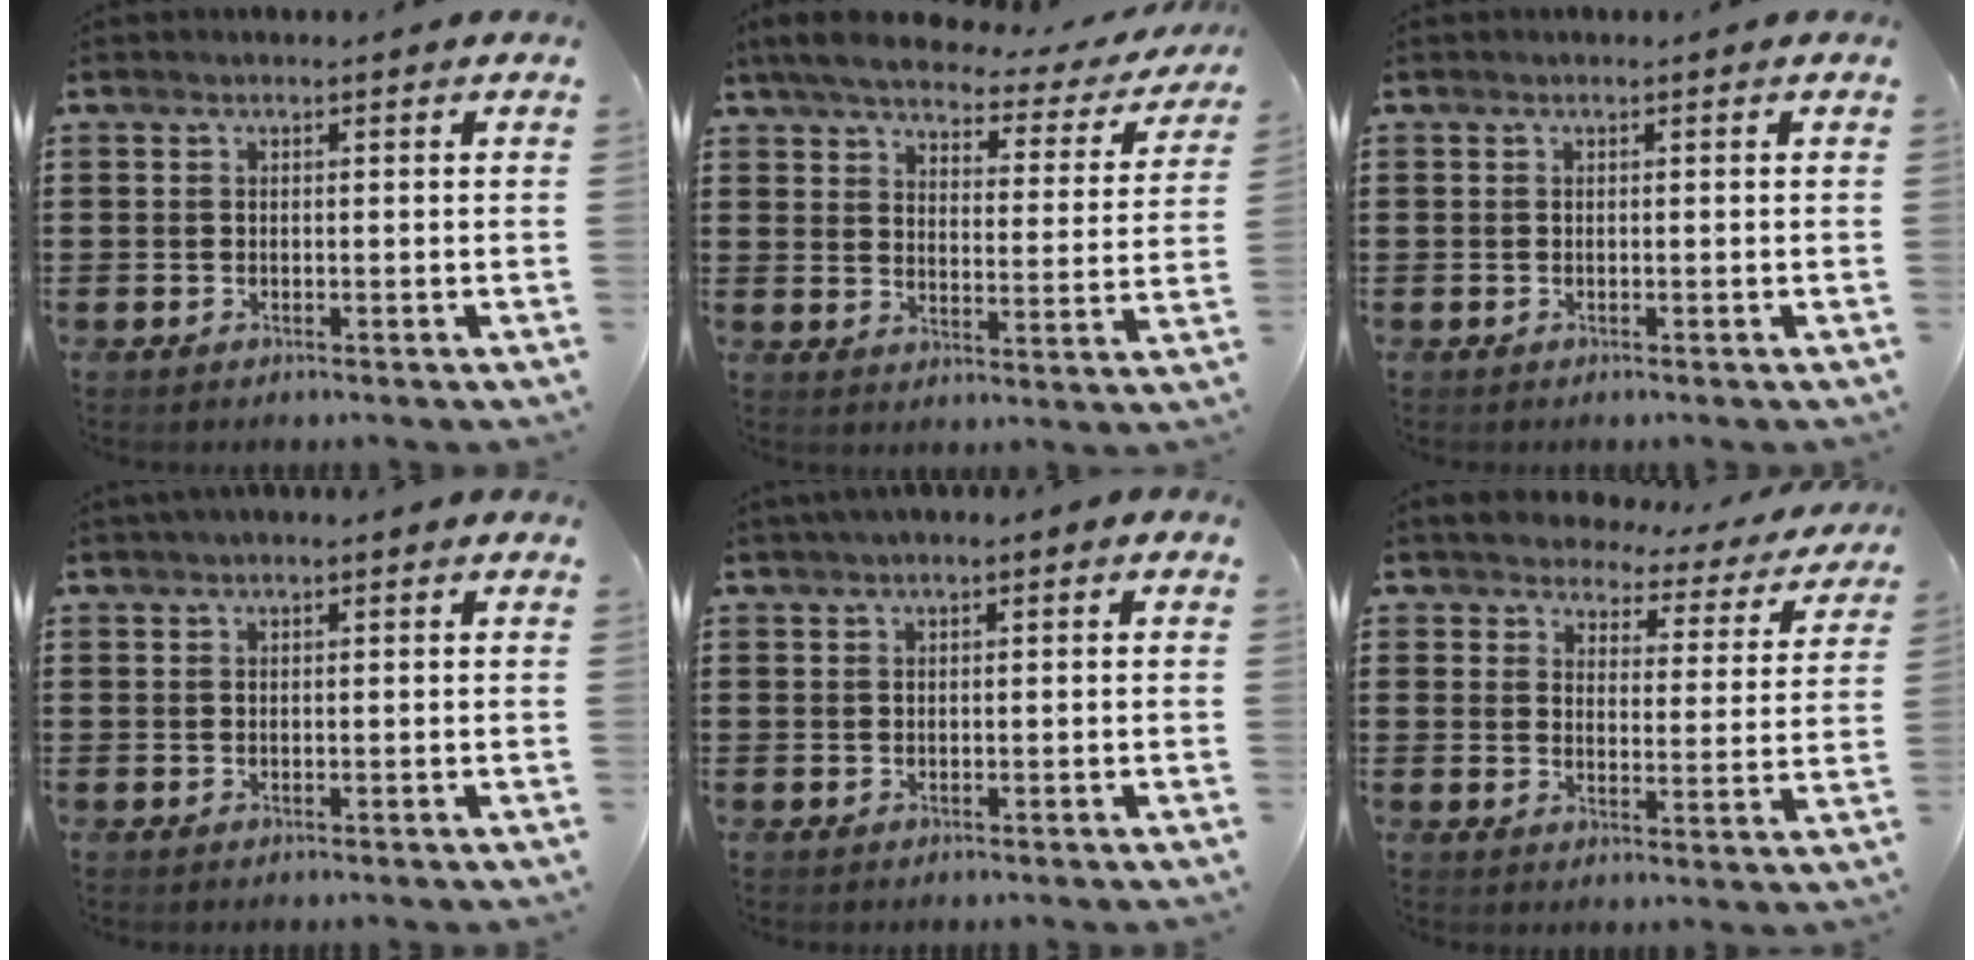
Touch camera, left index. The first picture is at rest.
{"total": 5.4, "force": [4.8, 0.8, 2.4], "torque": [-0.072, -0.026, 0.079]}
{"total": 0.0}
{"total": 0.9, "force": [0.3, 0.2, 0.8], "torque": [-0.014, 0.003, 0.005]}
{"total": 1.1, "force": [0.2, 0.4, 1.0], "torque": [-0.019, 0.003, 0.003]}
{"total": 3.4, "force": [3.3, 0.9, 0.0], "torque": [-0.025, -0.022, 0.051]}